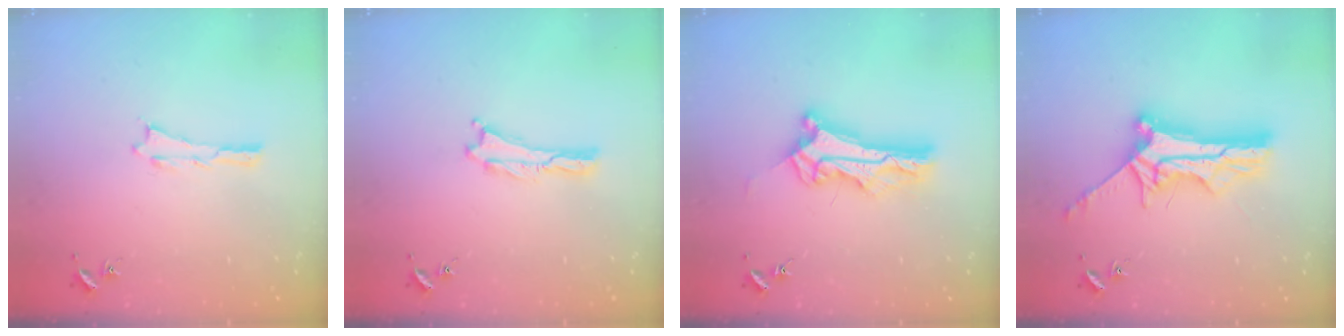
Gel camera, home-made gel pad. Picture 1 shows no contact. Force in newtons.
{"total": 0.0}
{"total": 9.7, "press": 9.7, "slide": 0.8}
{"total": 10.8, "press": 10.8, "slide": 0.6}